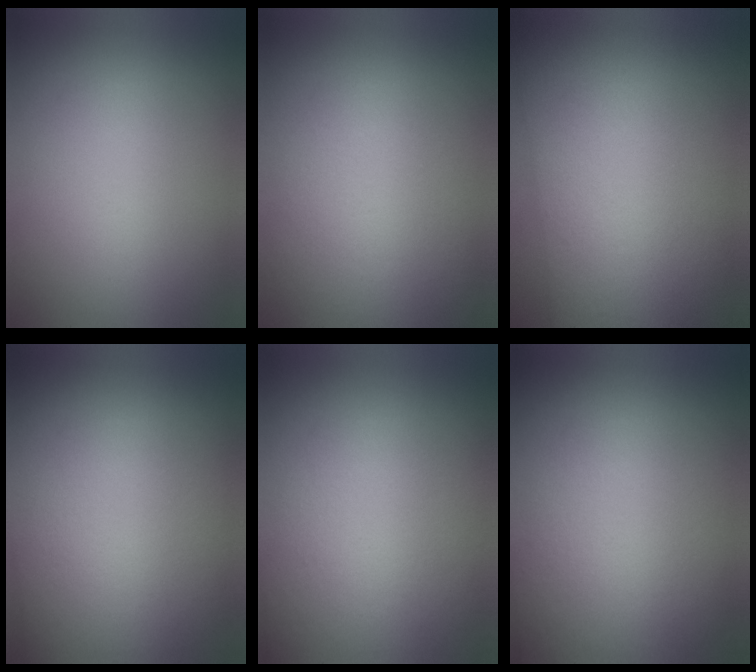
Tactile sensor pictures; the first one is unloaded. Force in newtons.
{"total": 2.5}
{"total": 2.7}
{"total": 2.6}
{"total": 3.7}
{"total": 2.8}